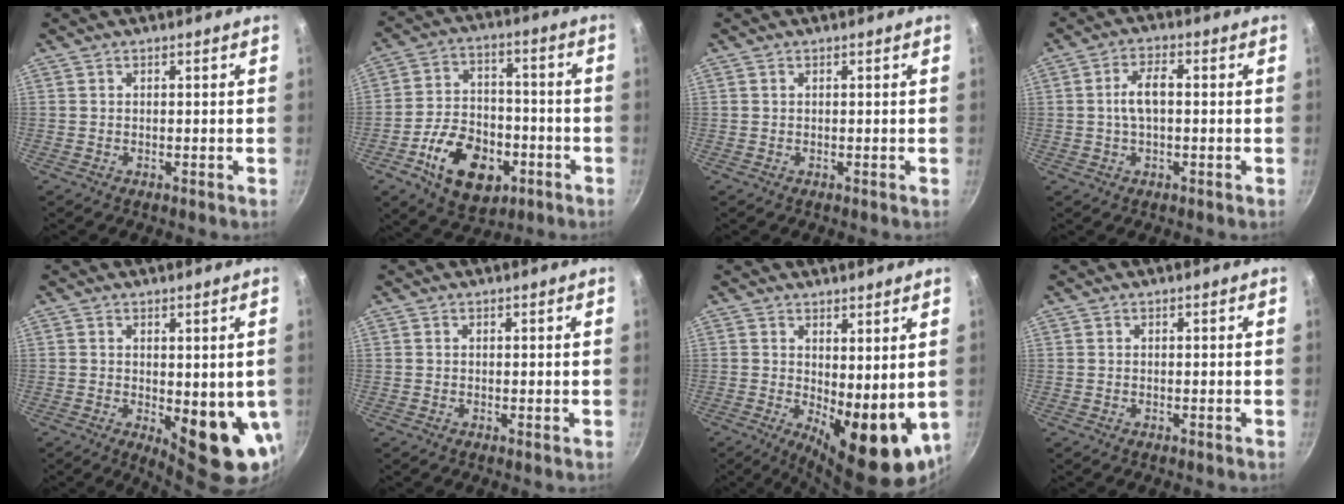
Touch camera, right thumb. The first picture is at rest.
{"total": 16.0, "force": [-6.5, 10.5, 10.3], "torque": [-0.143, 0.035, -0.102]}
{"total": 0.0}
{"total": 5.5, "force": [0.1, 2.6, 4.8], "torque": [-0.094, 0.017, -0.003]}
{"total": 10.5, "force": [-0.9, 4.3, 9.5], "torque": [-0.102, -0.013, 0.003]}
{"total": 0.0}
{"total": 12.7, "force": [0.8, 5.3, 11.5], "torque": [-0.124, -0.026, 0.028]}
{"total": 0.0}